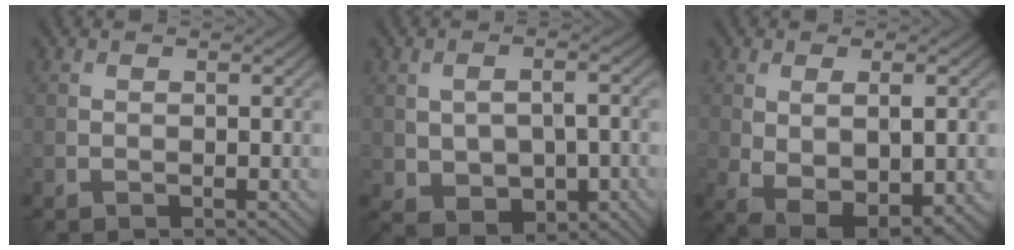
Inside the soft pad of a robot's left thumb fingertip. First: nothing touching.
{"total": 7.3, "force": [-1.4, 4.6, 5.5], "torque": [-0.105, -0.017, -0.011]}
{"total": 8.0, "force": [-1.1, 3.7, 7.0], "torque": [-0.136, -0.024, 0.002]}